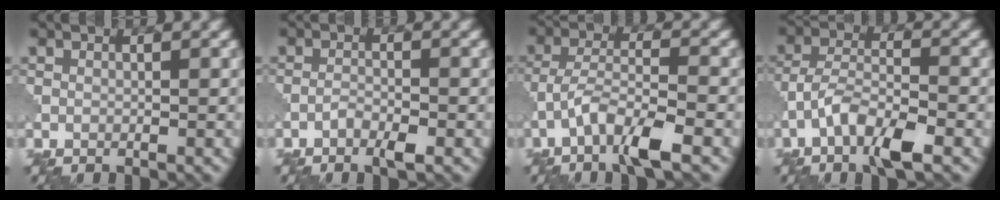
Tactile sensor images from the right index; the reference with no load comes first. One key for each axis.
{"total": 1.9, "fx": -1.3, "fy": 0.5, "fz": 1.4, "tx": -0.027, "ty": 0.001, "tz": -0.028}
{"total": 5.2, "fx": -3.1, "fy": 1.1, "fz": 4.1, "tx": -0.080, "ty": 0.003, "tz": -0.066}
{"total": 5.4, "fx": -3.0, "fy": 1.7, "fz": 4.1, "tx": -0.079, "ty": 0.006, "tz": -0.063}